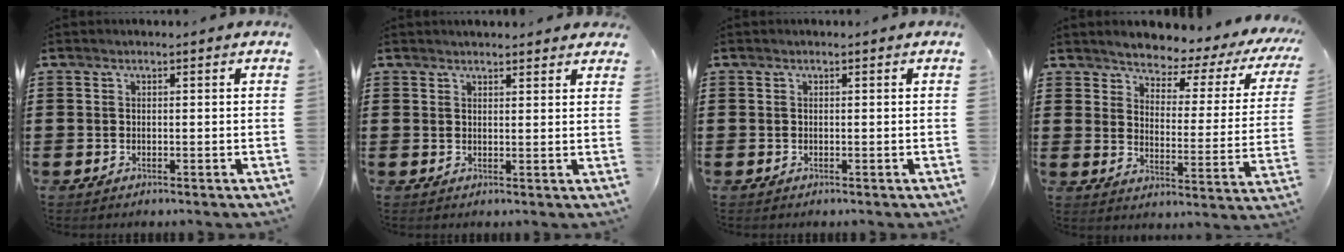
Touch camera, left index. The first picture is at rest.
{"total": 1.7, "force": [1.7, 0.2, 0.2], "torque": [-0.008, 0.004, 0.033]}
{"total": 0.0}
{"total": 2.9, "force": [2.7, 0.6, 0.7], "torque": [-0.038, -0.027, 0.036]}